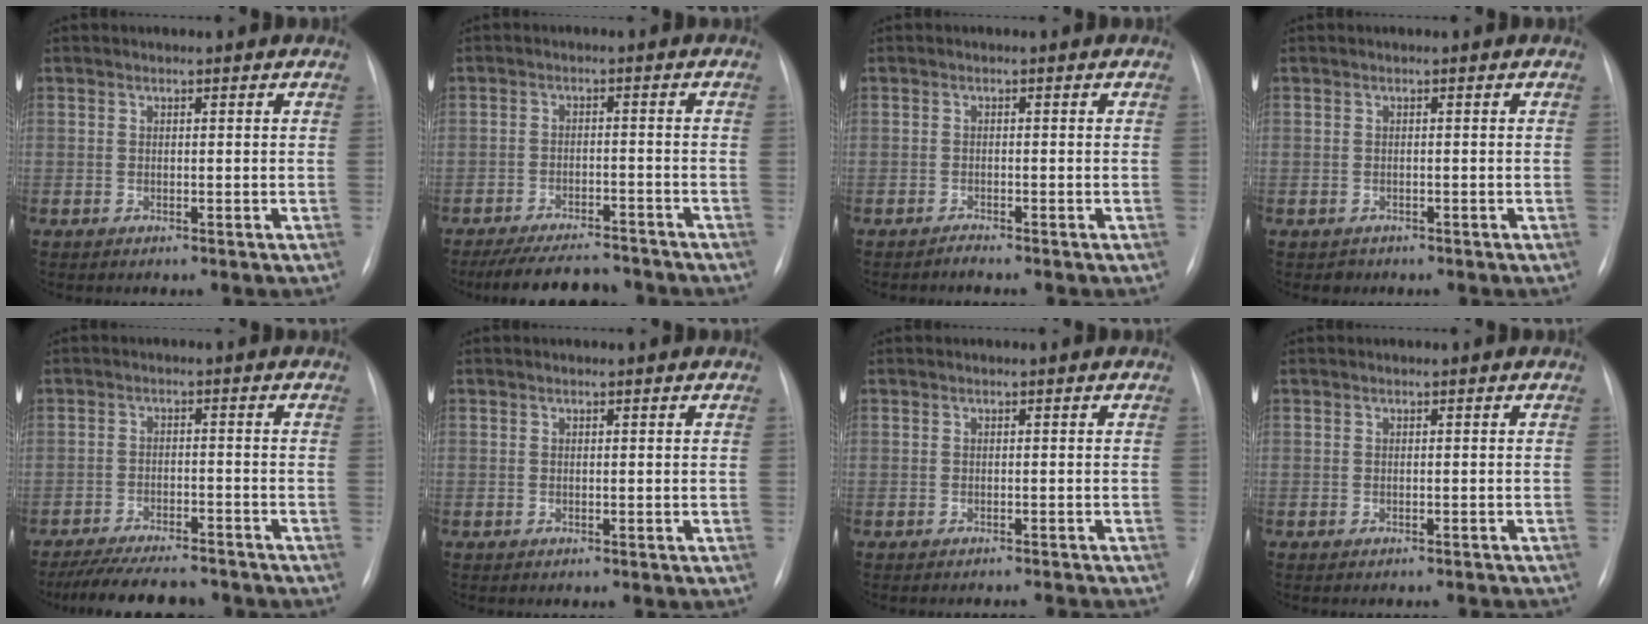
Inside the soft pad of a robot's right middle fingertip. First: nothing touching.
{"total": 10.6, "force": [-9.6, 2.4, 3.8], "torque": [-0.057, -0.002, -0.136]}
{"total": 0.6, "force": [-0.6, -0.2, 0.0], "torque": [0.005, -0.001, -0.007]}
{"total": 0.9, "force": [-0.6, 0.7, -0.1], "torque": [-0.001, 0.003, -0.008]}
{"total": 12.4, "force": [-10.9, 3.1, 5.1], "torque": [-0.082, 0.000, -0.154]}
{"total": 0.0}
{"total": 4.3, "force": [-4.2, -0.4, 0.8], "torque": [-0.006, -0.003, -0.047]}
{"total": 3.9, "force": [-3.8, 0.5, 0.9], "torque": [-0.010, -0.002, -0.041]}